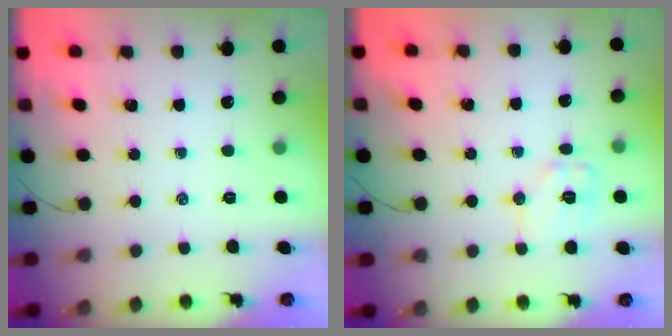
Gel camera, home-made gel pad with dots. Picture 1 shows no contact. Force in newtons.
{"total": 9.1, "press": 9.1, "slide": 0.4}